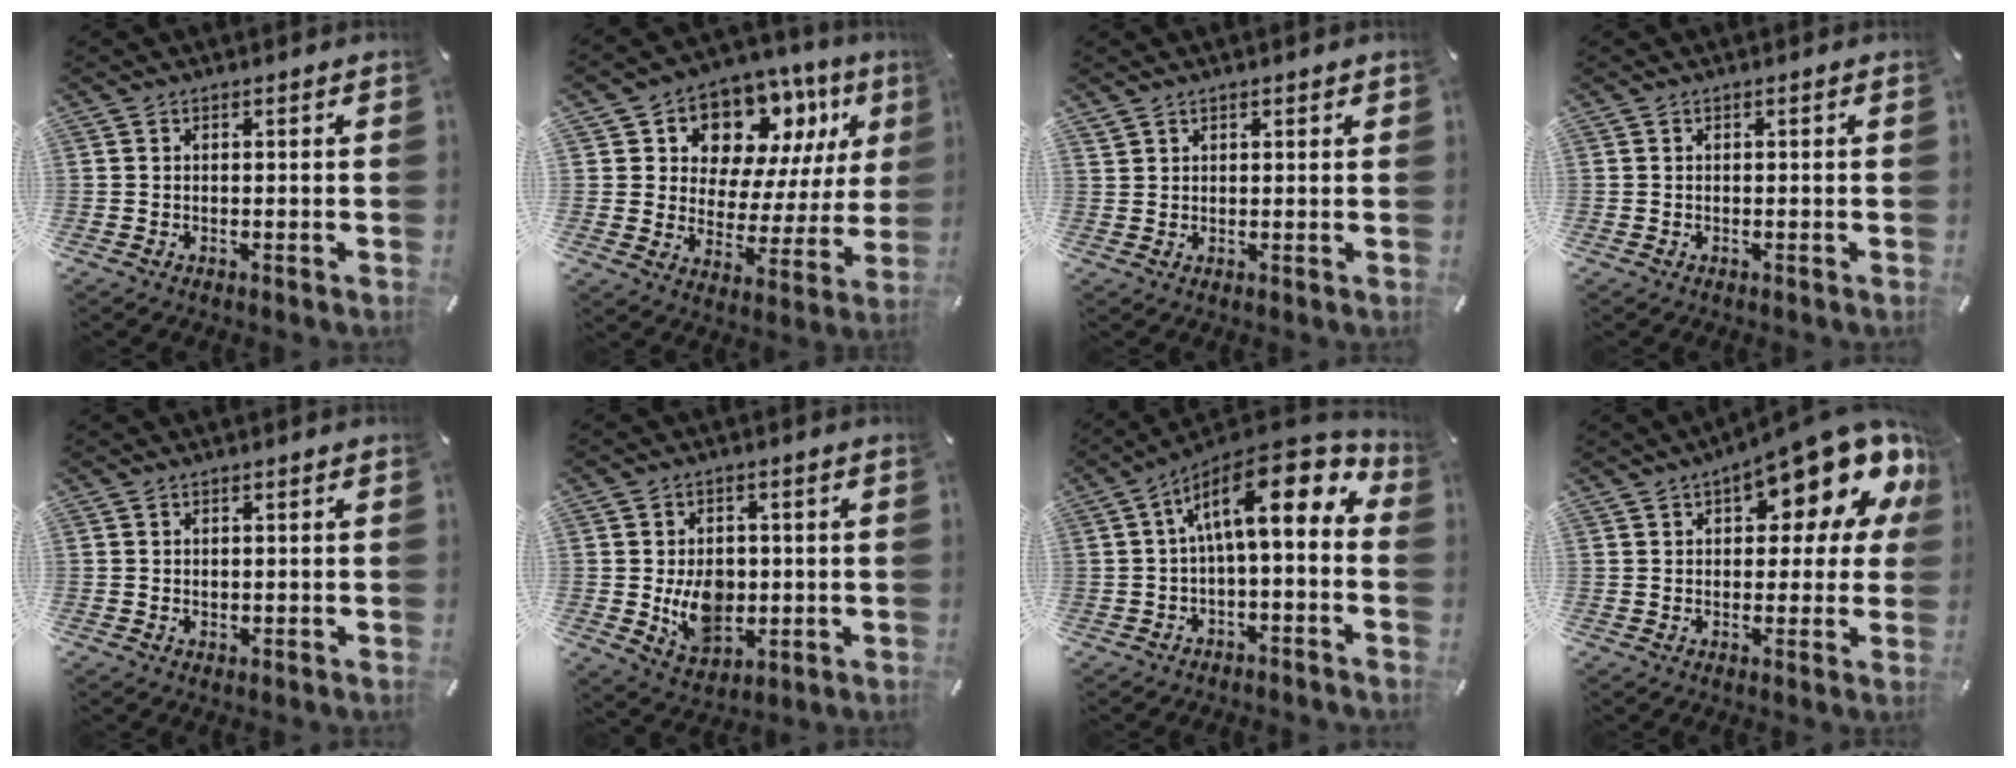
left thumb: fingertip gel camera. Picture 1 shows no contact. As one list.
[{"total": 11.5, "force": [7.9, 7.8, 2.8], "torque": [-0.048, -0.076, 0.147]}, {"total": 1.6, "force": [1.3, 0.9, 0.2], "torque": [-0.005, -0.002, 0.026]}, {"total": 0.0}, {"total": 0.8, "force": [0.3, 0.7, 0.2], "torque": [0.004, -0.001, 0.004]}, {"total": 10.4, "force": [-0.6, 8.1, 6.5], "torque": [-0.096, 0.002, -0.006]}, {"total": 16.7, "force": [4.9, 6.8, 14.4], "torque": [-0.239, -0.027, 0.078]}, {"total": 15.5, "force": [9.2, 6.0, 10.9], "torque": [-0.140, -0.068, 0.147]}]